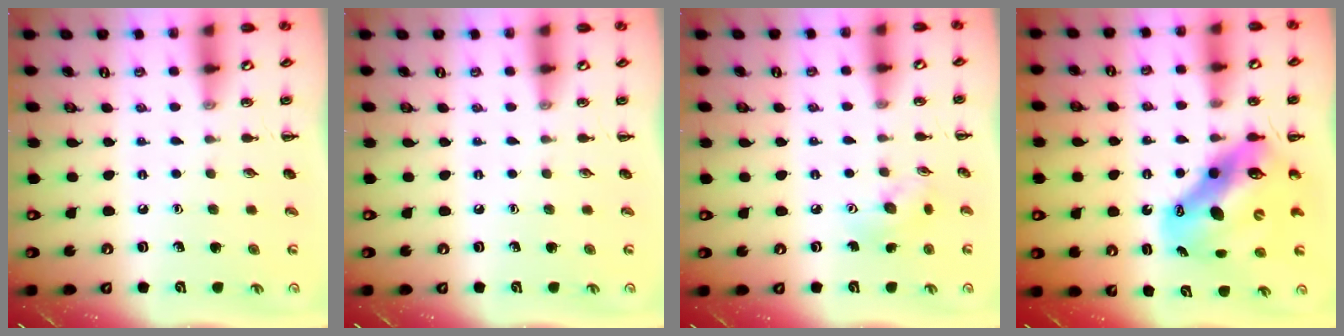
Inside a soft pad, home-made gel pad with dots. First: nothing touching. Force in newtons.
{"total": 0.0}
{"total": 5.4, "press": 5.4, "slide": 0.3}
{"total": 13.3, "press": 12.8, "slide": 3.5}